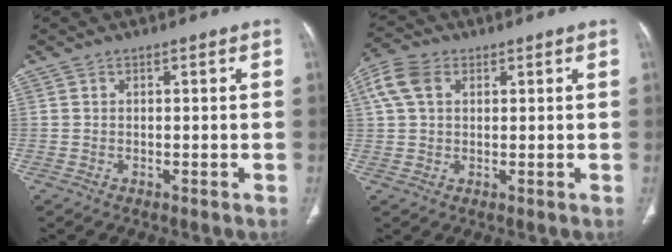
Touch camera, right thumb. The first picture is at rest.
{"total": 6.6, "force": [2.2, 4.4, 4.3], "torque": [-0.097, 0.017, 0.041]}